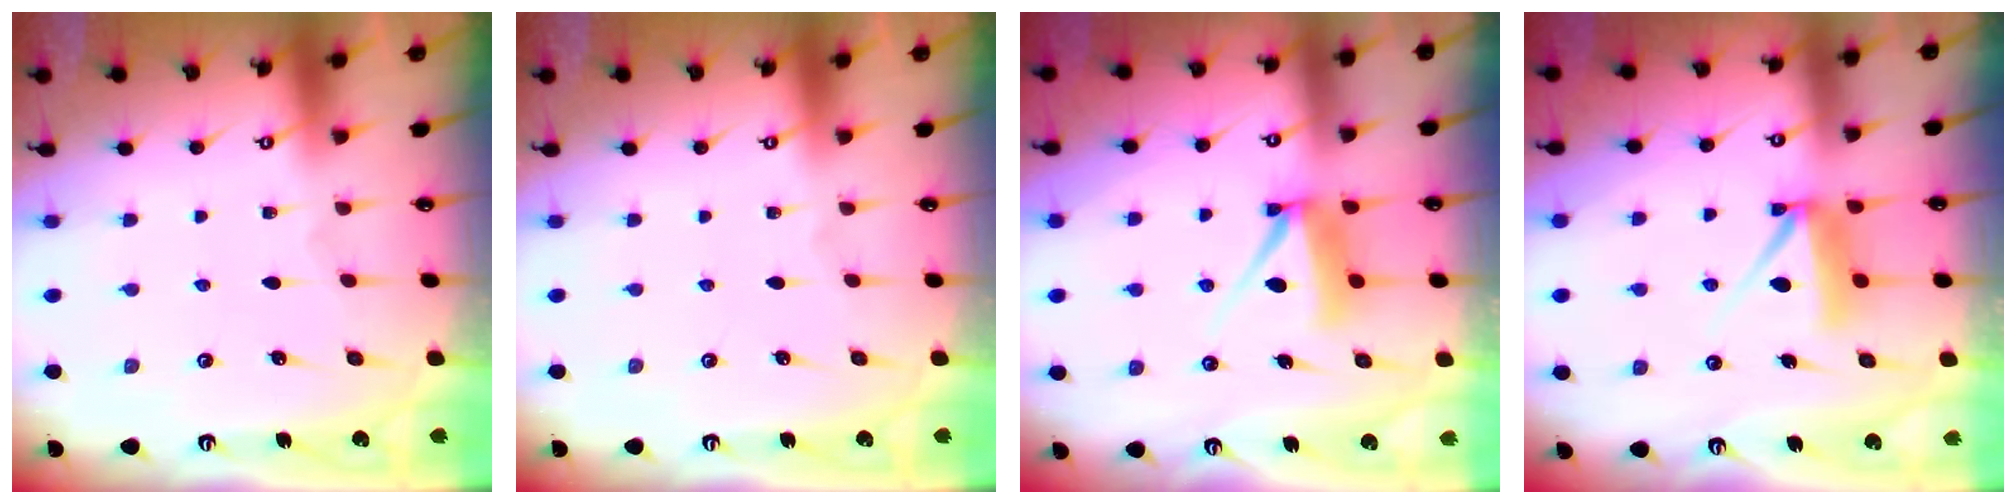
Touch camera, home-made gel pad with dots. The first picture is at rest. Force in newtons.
{"total": 0.0}
{"total": 7.8, "press": 7.7, "slide": 0.8}
{"total": 7.5, "press": 7.5, "slide": 0.6}